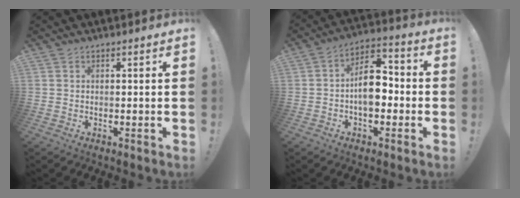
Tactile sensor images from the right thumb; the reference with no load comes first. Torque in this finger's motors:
{"motor_torque": [1.46, 1.38, 1.01, -0.26, 0.12]}